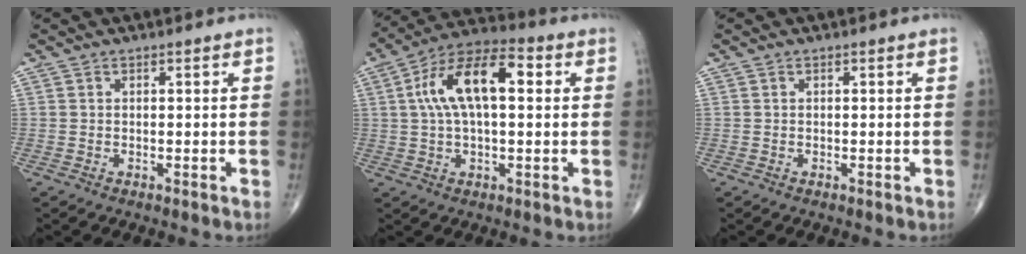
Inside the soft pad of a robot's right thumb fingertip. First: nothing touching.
{"total": 14.4, "force": [2.7, 6.7, 12.5], "torque": [-0.228, 0.033, 0.040]}
{"total": 0.0}